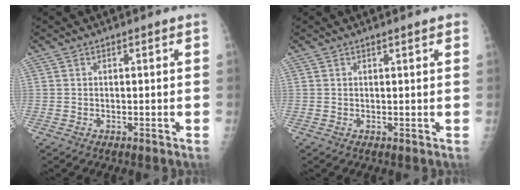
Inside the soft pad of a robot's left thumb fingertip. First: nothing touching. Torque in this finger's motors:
{"motor_torque": [-0.17, 0.01, -0.07, -0.01, 0.02]}